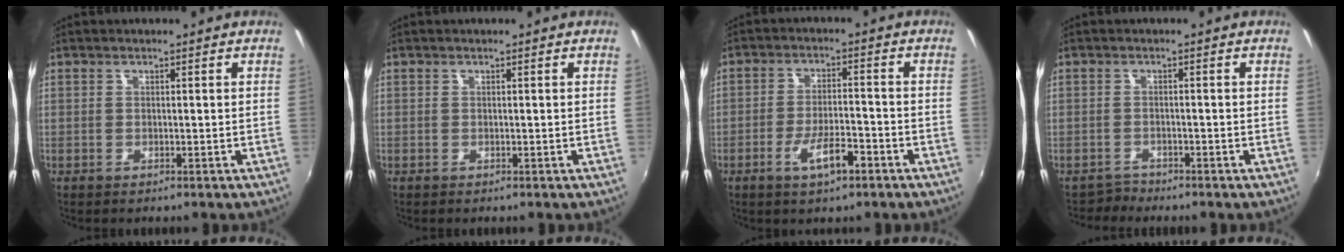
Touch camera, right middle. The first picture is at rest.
{"total": 0.0}
{"total": 6.6, "force": [-3.8, 1.8, 5.1], "torque": [-0.102, -0.007, -0.061]}
{"total": 1.7, "force": [-1.5, 0.5, -0.5], "torque": [0.007, 0.004, -0.029]}